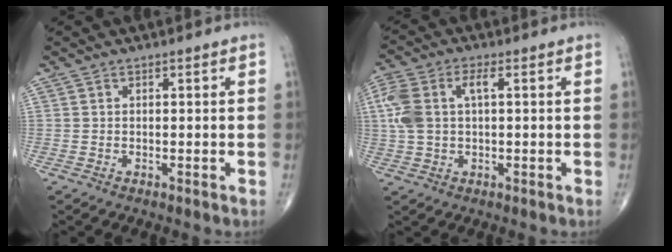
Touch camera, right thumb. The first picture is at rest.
{"total": 9.4, "force": [1.6, 5.0, 7.8], "torque": [-0.196, 0.025, 0.033]}